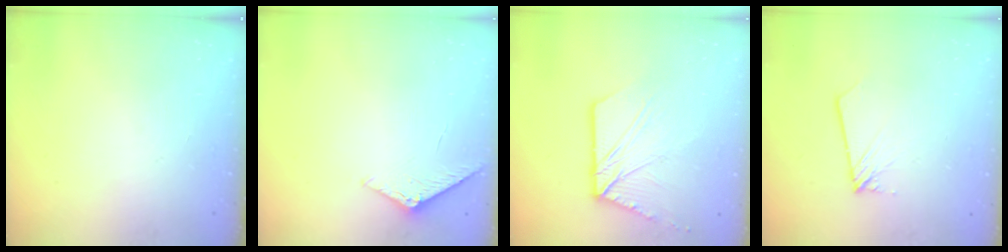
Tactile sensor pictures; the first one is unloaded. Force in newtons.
{"total": 5.6, "press": 5.6, "slide": 0.6}
{"total": 13.2, "press": 13.1, "slide": 1.4}
{"total": 1.9, "press": 1.9, "slide": 0.1}